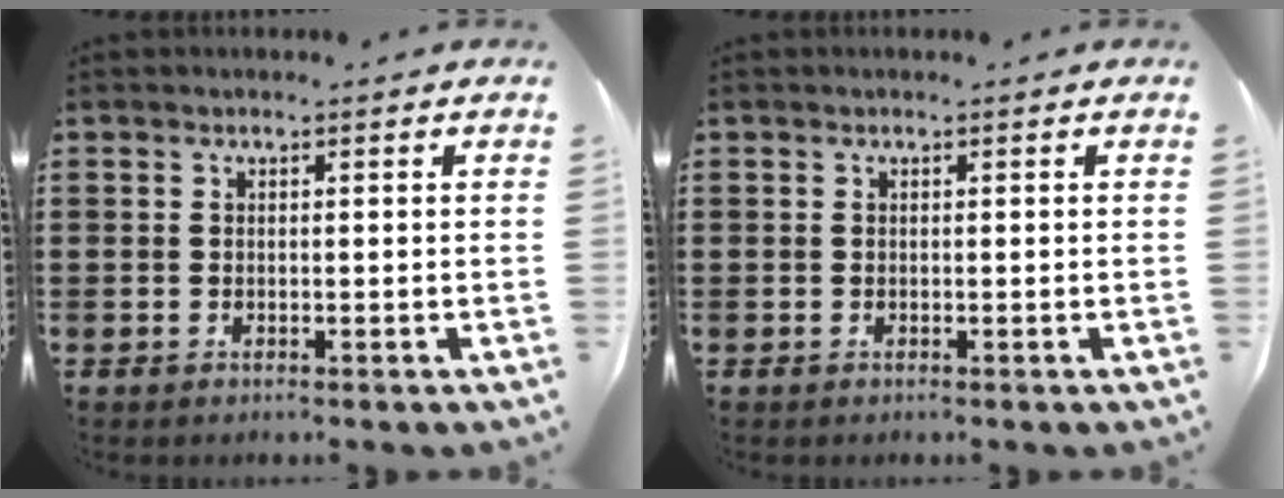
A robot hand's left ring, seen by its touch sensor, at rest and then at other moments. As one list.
[{"total": 0.0}]